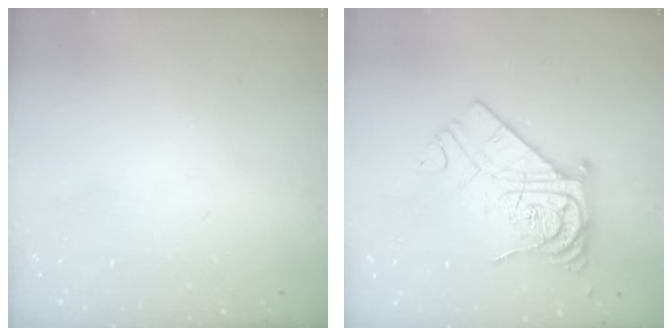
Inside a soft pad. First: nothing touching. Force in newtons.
{"total": 15.3, "press": 15.2, "slide": 1.5}